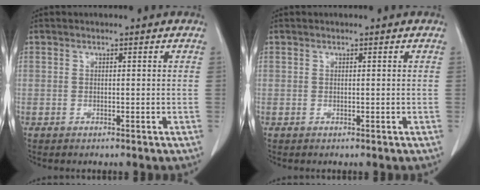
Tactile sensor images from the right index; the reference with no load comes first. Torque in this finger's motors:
{"motor_torque": [0.00, 0.00, 0.00, 0.00]}